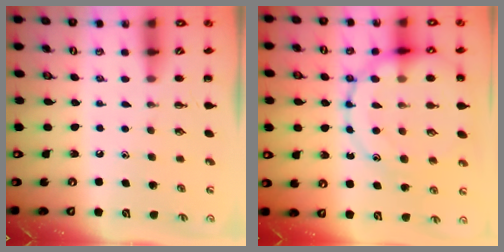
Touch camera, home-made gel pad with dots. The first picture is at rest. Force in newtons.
{"total": 18.7, "press": 18.6, "slide": 1.5}